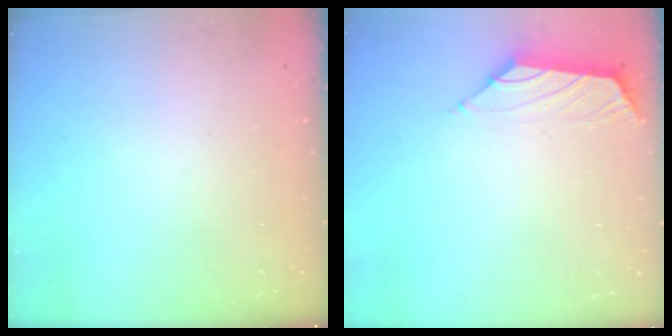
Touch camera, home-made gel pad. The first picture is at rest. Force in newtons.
{"total": 1.5, "press": 1.4, "slide": 0.6}